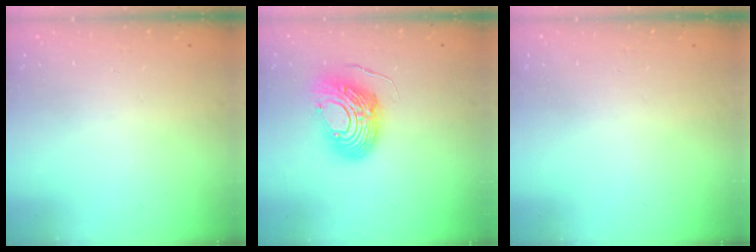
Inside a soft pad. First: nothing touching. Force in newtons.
{"total": 12.6, "press": 12.6, "slide": 1.4}
{"total": 0.0}